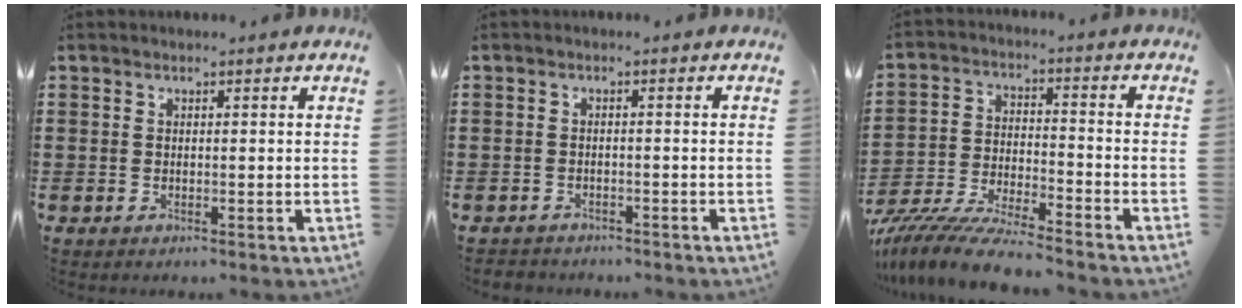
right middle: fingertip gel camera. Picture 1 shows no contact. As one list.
[{"total": 1.2, "force": [-1.2, 0.3, -0.1], "torque": [-0.002, 0.001, -0.026]}, {"total": 8.3, "force": [-7.9, 0.1, 2.4], "torque": [-0.060, -0.004, -0.158]}]